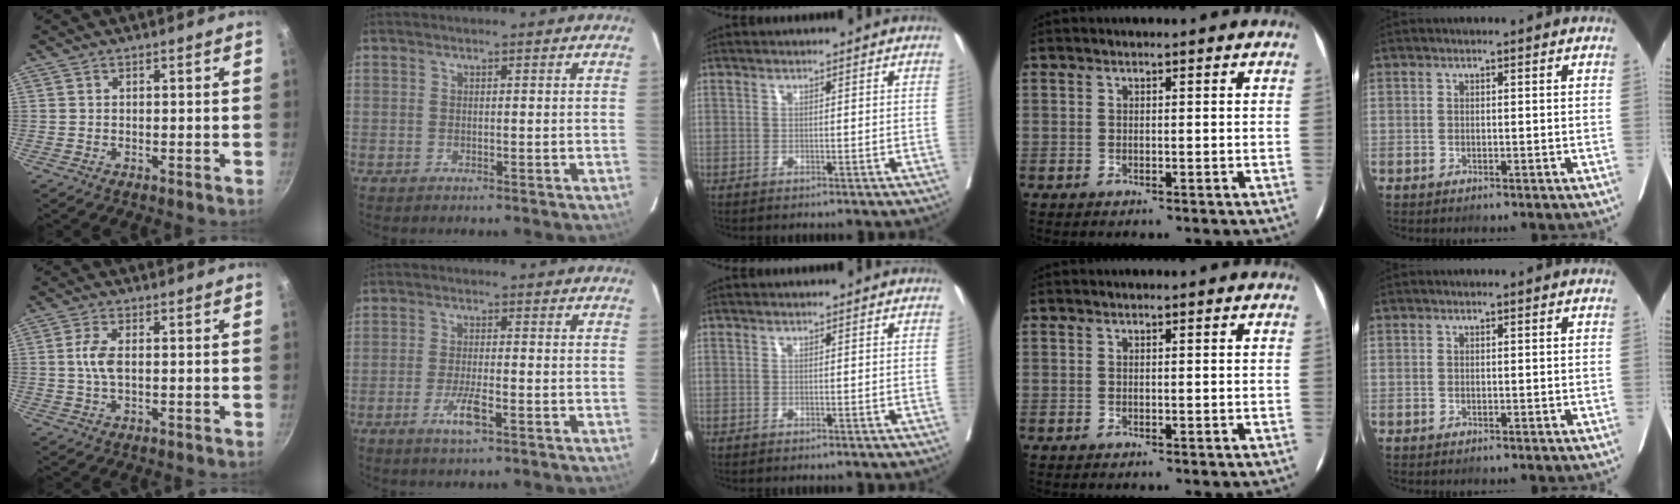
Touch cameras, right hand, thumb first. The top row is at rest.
{"thumb": {"total": 4.4, "force": [0.2, 2.1, 3.9], "torque": [-0.092, 0.003, 0.002]}, "index": {"total": 4.4, "force": [-2.1, 0.6, 3.8], "torque": [-0.075, -0.006, -0.038]}}